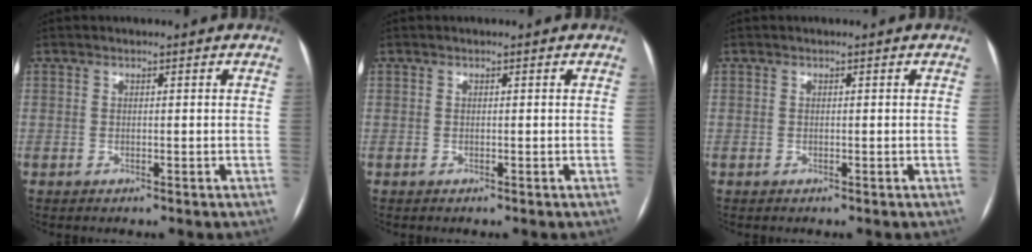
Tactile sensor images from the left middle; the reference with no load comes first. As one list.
[{"total": 0.0}, {"total": 0.0}]